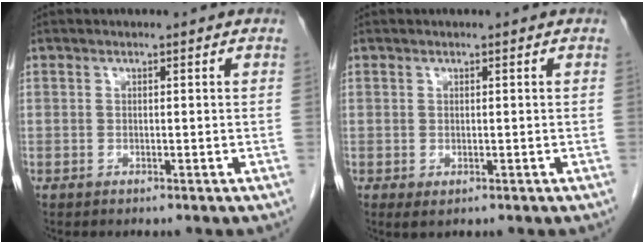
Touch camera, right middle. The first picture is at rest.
{"total": 1.0, "force": [-0.2, 0.6, 0.8], "torque": [-0.014, -0.004, 0.003]}